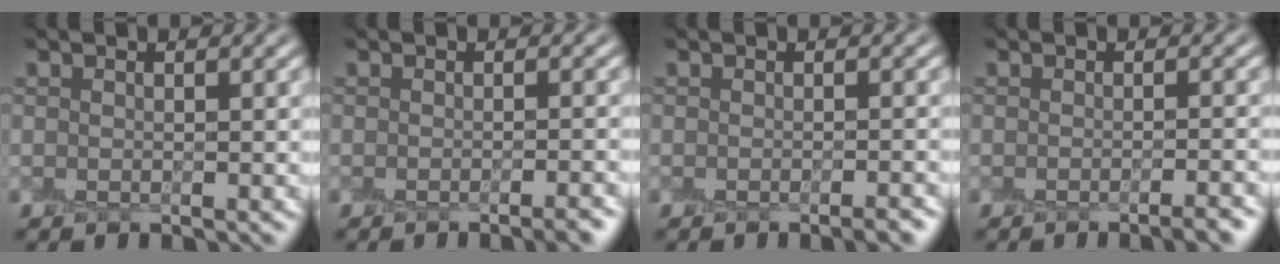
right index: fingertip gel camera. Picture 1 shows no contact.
{"total": 2.5, "force": [-1.5, 0.6, 2.0], "torque": [-0.012, 0.003, -0.024]}
{"total": 1.9, "force": [-1.1, 0.4, 1.4], "torque": [-0.011, -0.001, -0.018]}
{"total": 2.9, "force": [-1.7, 0.7, 2.2], "torque": [-0.013, 0.006, -0.027]}